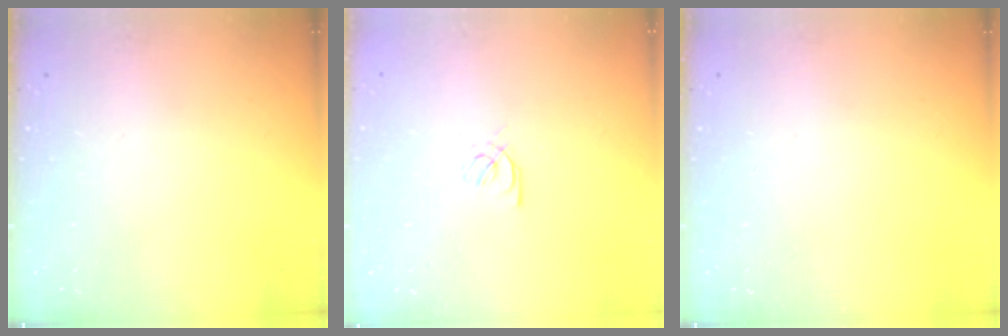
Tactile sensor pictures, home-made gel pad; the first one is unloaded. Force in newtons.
{"total": 2.1, "press": 2.1, "slide": 0.2}
{"total": 0.0}